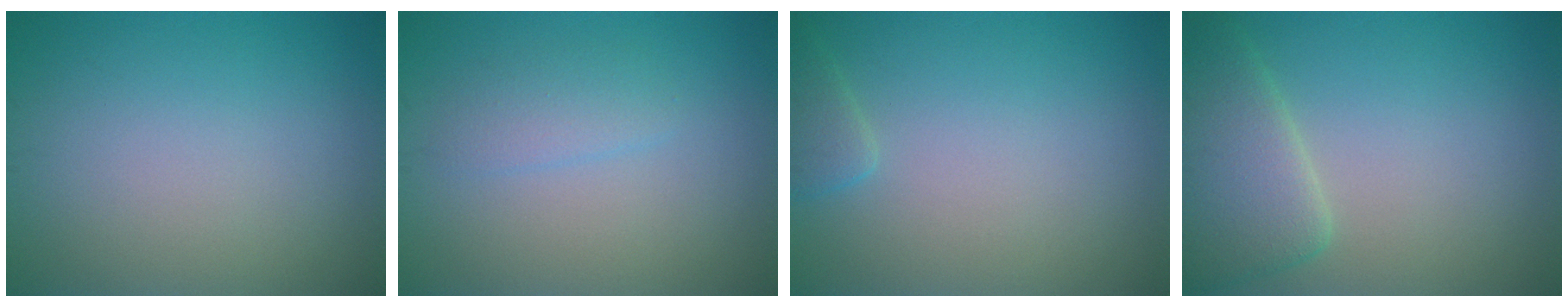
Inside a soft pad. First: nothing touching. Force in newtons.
{"total": 1.8, "press": 1.8, "slide": 0.0}
{"total": 1.5, "press": 1.5, "slide": 0.1}
{"total": 4.9, "press": 4.9, "slide": 0.4}